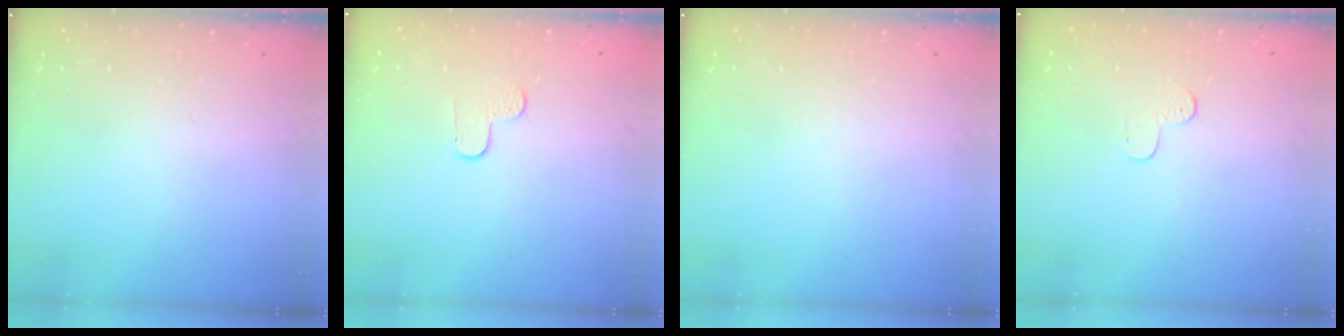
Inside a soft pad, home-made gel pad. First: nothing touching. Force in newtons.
{"total": 4.6, "press": 4.6, "slide": 0.5}
{"total": 0.0}
{"total": 3.9, "press": 3.9, "slide": 0.4}